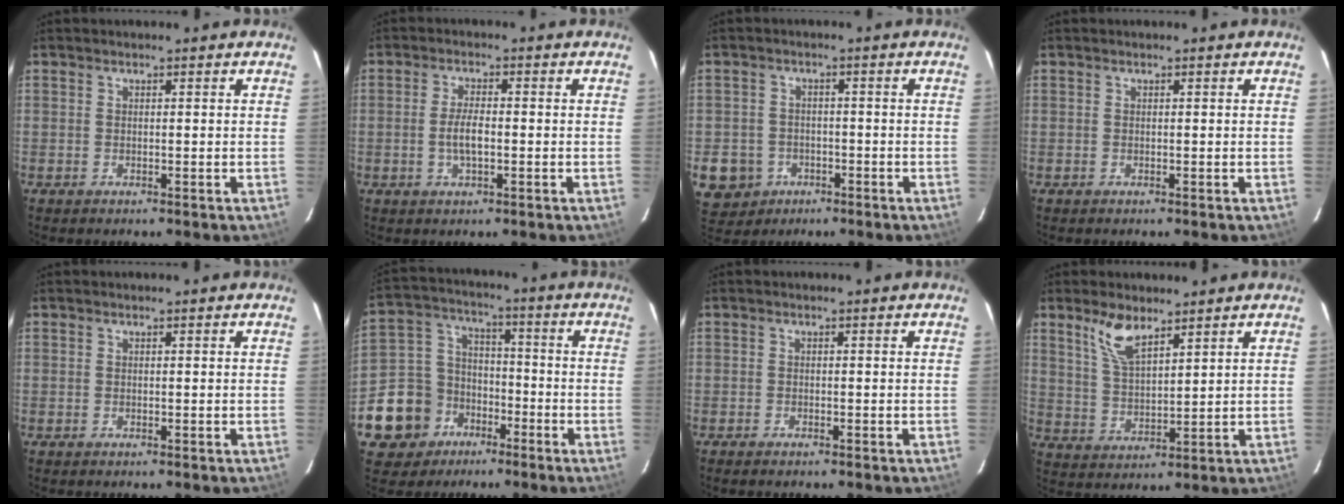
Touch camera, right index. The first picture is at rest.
{"total": 4.2, "force": [-0.8, 1.4, 3.9], "torque": [-0.076, 0.001, -0.013]}
{"total": 8.3, "force": [-3.2, 7.4, 2.2], "torque": [-0.076, 0.015, -0.039]}
{"total": 0.0}
{"total": 0.0}
{"total": 12.9, "force": [-7.1, 10.5, 2.1], "torque": [-0.079, 0.051, -0.111]}
{"total": 1.4, "force": [-1.2, 0.3, 0.5], "torque": [-0.017, -0.003, -0.024]}
{"total": 7.3, "force": [5.1, 2.6, 4.5], "torque": [-0.088, 0.004, 0.106]}